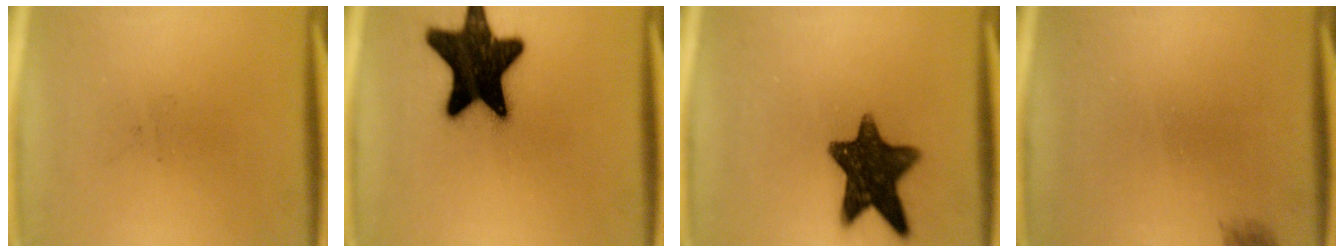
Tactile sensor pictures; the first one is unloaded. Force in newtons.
{"total": 20.2}
{"total": 12.7}
{"total": 1.1}